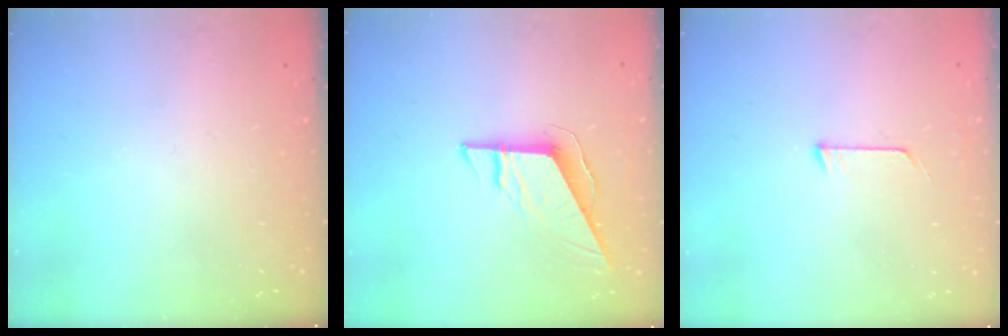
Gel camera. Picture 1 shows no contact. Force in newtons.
{"total": 9.2, "press": 9.2, "slide": 0.4}
{"total": 3.9, "press": 3.9, "slide": 0.4}